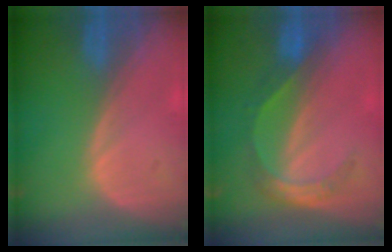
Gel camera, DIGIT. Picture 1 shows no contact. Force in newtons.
{"total": 5.7, "press": 4.8, "slide": 3.0}